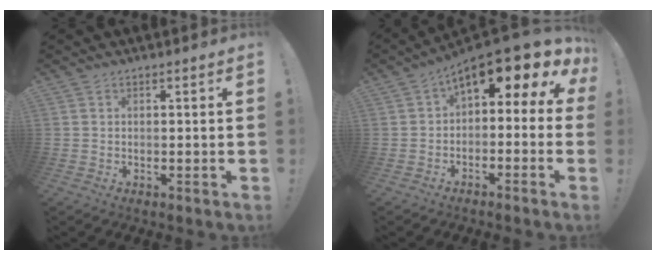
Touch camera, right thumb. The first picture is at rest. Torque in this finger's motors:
{"motor_torque": [2.53, 2.44, 0.30, 0.02, 0.37]}